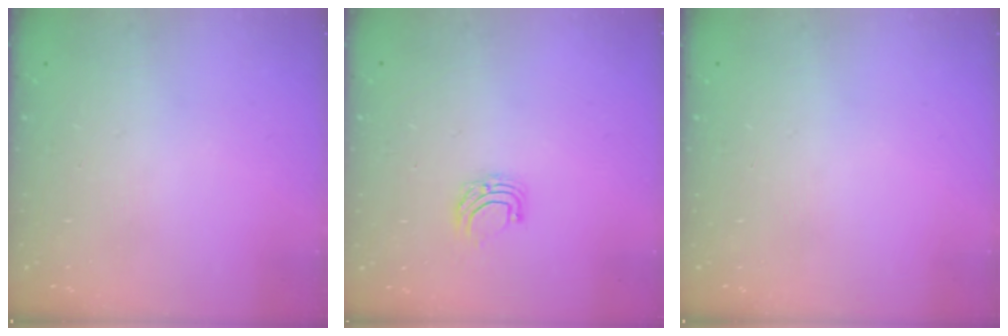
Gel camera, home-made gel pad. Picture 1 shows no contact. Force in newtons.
{"total": 5.2, "press": 5.2, "slide": 0.4}
{"total": 0.0}